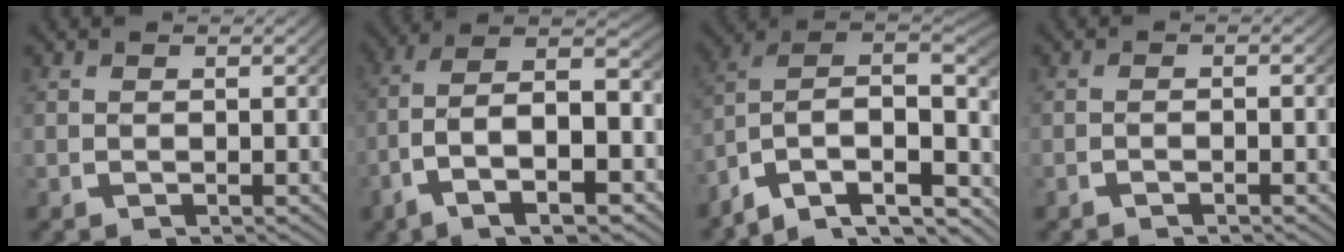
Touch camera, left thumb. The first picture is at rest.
{"total": 12.4, "force": [-1.4, 7.6, 9.7], "torque": [-0.188, -0.034, -0.018]}
{"total": 18.4, "force": [-3.7, 13.8, 11.6], "torque": [-0.223, -0.048, -0.063]}
{"total": 0.9, "force": [-0.8, 0.1, 0.5], "torque": [-0.007, 0.003, -0.019]}